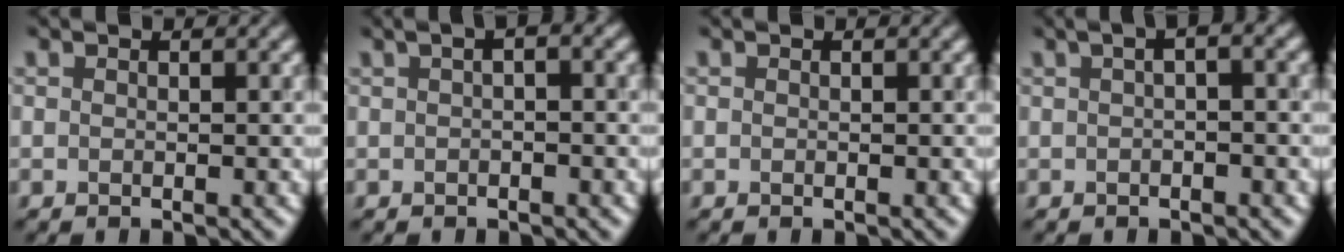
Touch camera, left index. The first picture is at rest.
{"total": 2.2, "force": [0.6, 0.7, 2.0], "torque": [-0.031, 0.012, 0.005]}
{"total": 0.0}
{"total": 2.8, "force": [0.7, 0.9, 2.5], "torque": [-0.035, 0.015, 0.003]}